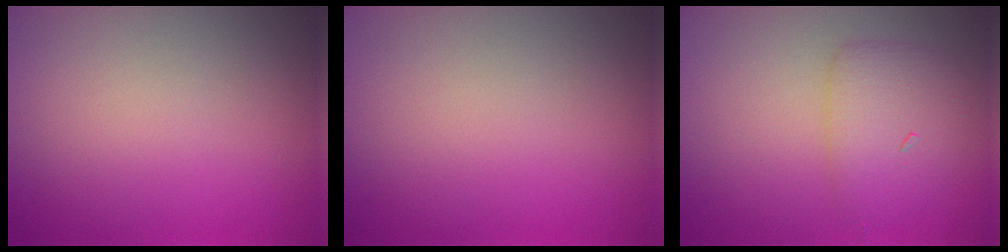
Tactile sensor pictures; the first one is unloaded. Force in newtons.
{"total": 0.0}
{"total": 3.2, "press": 3.2, "slide": 0.1}